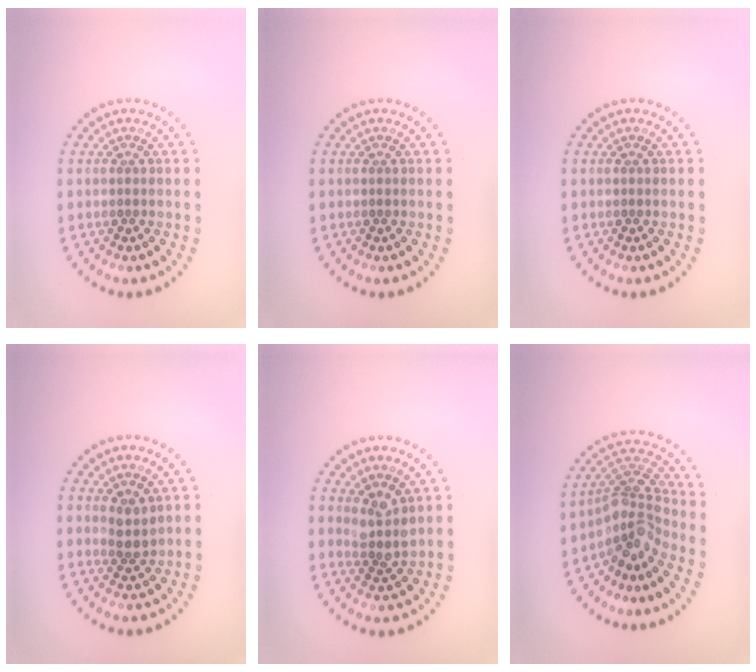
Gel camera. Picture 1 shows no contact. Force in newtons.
{"total": 0.0}
{"total": 0.0}
{"total": 1.9, "press": 1.6, "slide": 1.0}
{"total": 2.4, "press": 1.9, "slide": 1.5}
{"total": 4.0, "press": 3.1, "slide": 2.5}